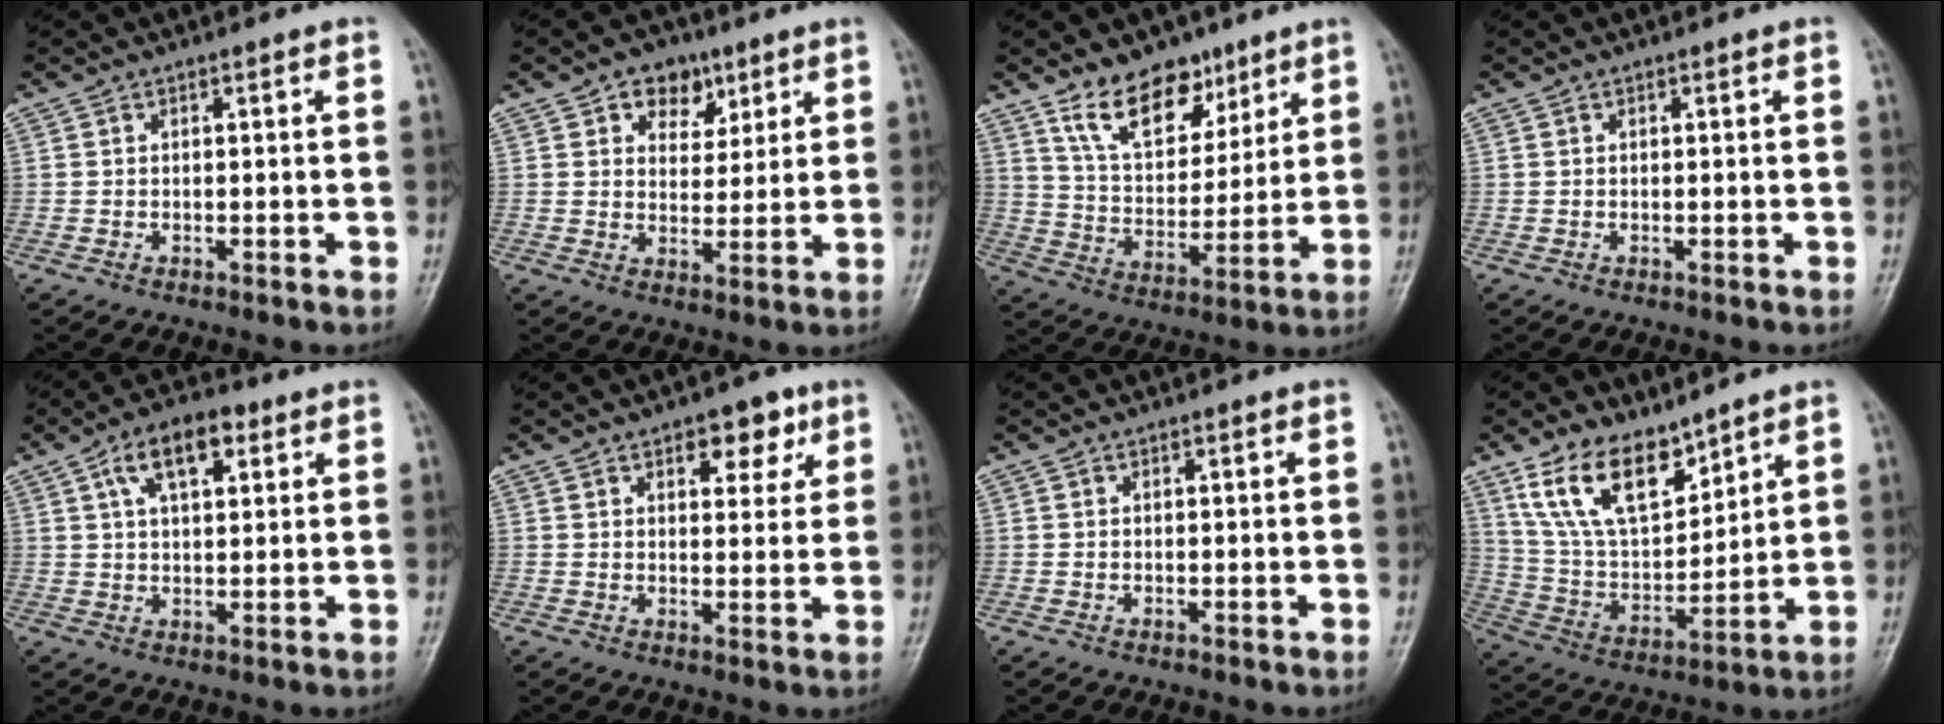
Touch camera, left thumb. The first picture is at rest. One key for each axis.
{"total": 7.3, "fx": 3.9, "fy": 5.2, "fz": 3.2, "tx": -0.011, "ty": -0.013, "tz": 0.056}
{"total": 12.8, "fx": 8.6, "fy": 7.1, "fz": 6.1, "tx": -0.063, "ty": -0.059, "tz": 0.156}
{"total": 0.0}
{"total": 9.3, "fx": 4.0, "fy": 4.7, "fz": 6.9, "tx": -0.107, "ty": 0.004, "tz": 0.063}
{"total": 6.5, "fx": 3.5, "fy": 3.5, "fz": 4.2, "tx": -0.025, "ty": -0.014, "tz": 0.043}
{"total": 0.0}
{"total": 14.6, "fx": 10.0, "fy": 7.1, "fz": 8.0, "tx": -0.114, "ty": -0.055, "tz": 0.206}